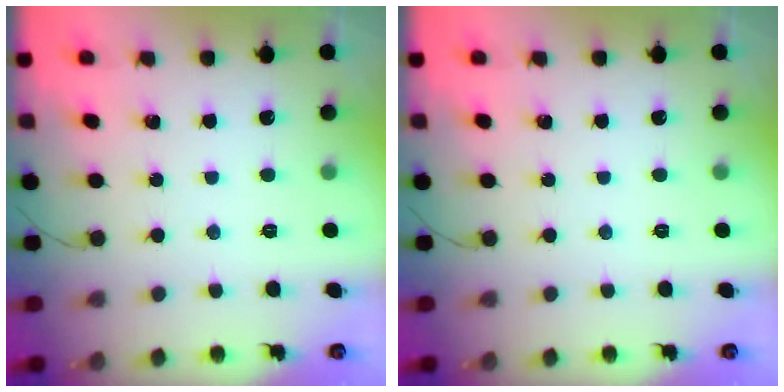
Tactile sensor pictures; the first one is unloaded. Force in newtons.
{"total": 0.0}